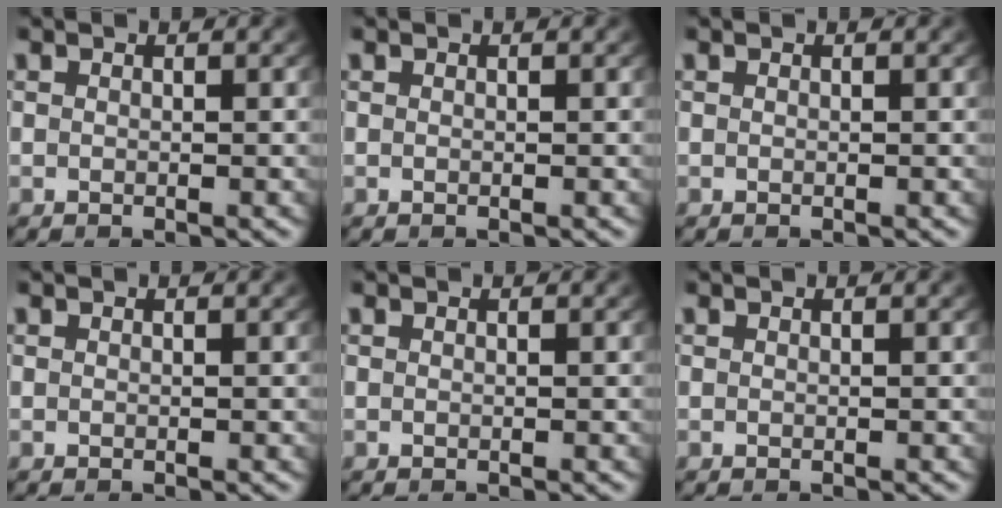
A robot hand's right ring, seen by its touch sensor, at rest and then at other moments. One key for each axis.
{"total": 0.0}
{"total": 0.0}
{"total": 0.0}
{"total": 0.0}
{"total": 0.0}